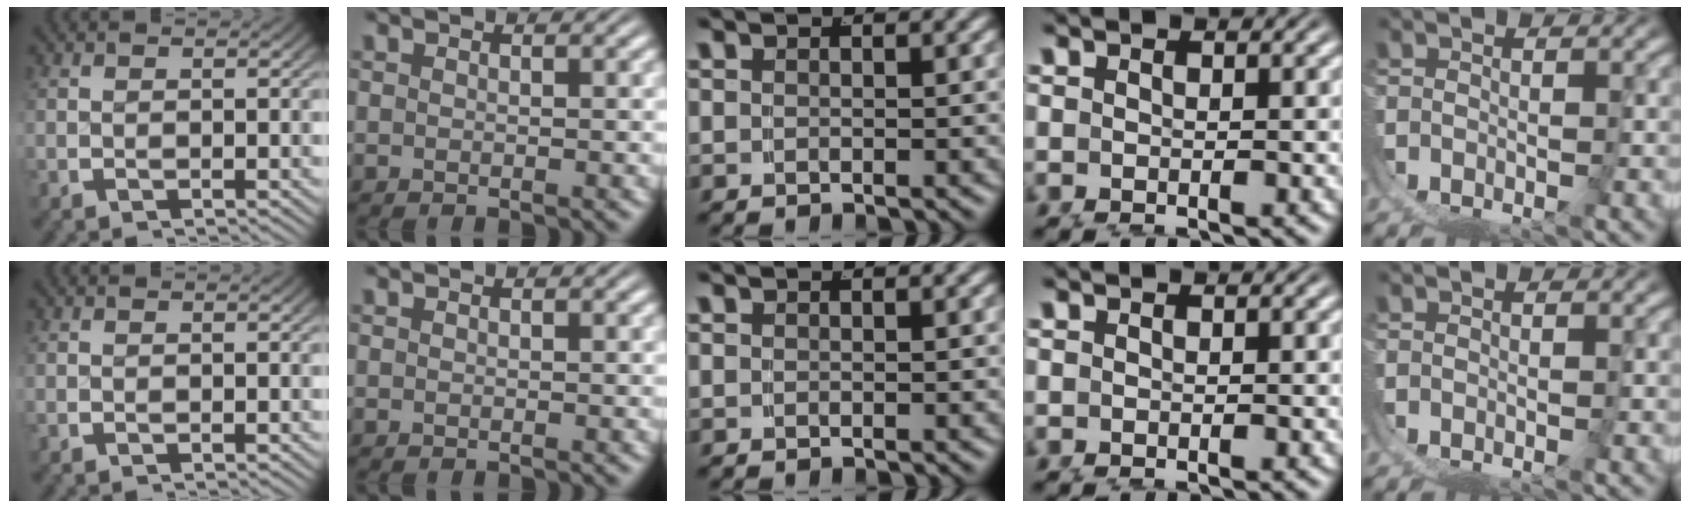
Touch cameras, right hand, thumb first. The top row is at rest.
{}